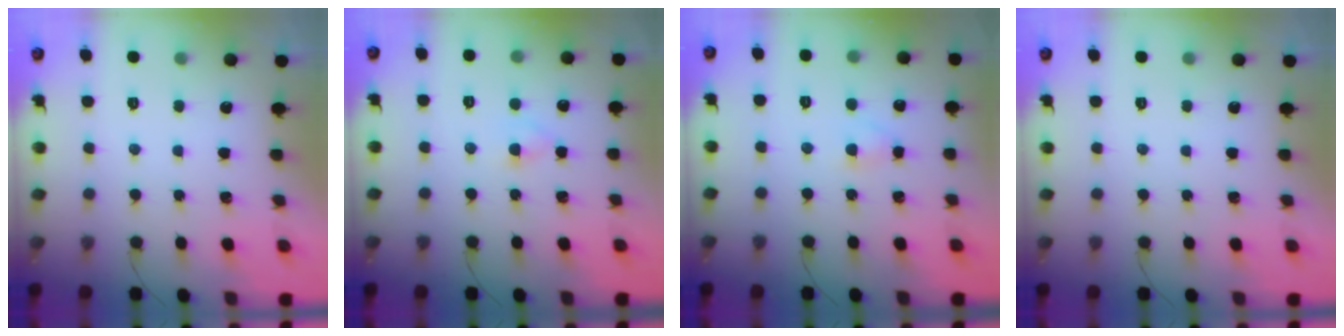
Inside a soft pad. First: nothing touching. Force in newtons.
{"total": 2.7, "press": 2.4, "slide": 1.2}
{"total": 2.4, "press": 2.2, "slide": 1.1}
{"total": 0.0}